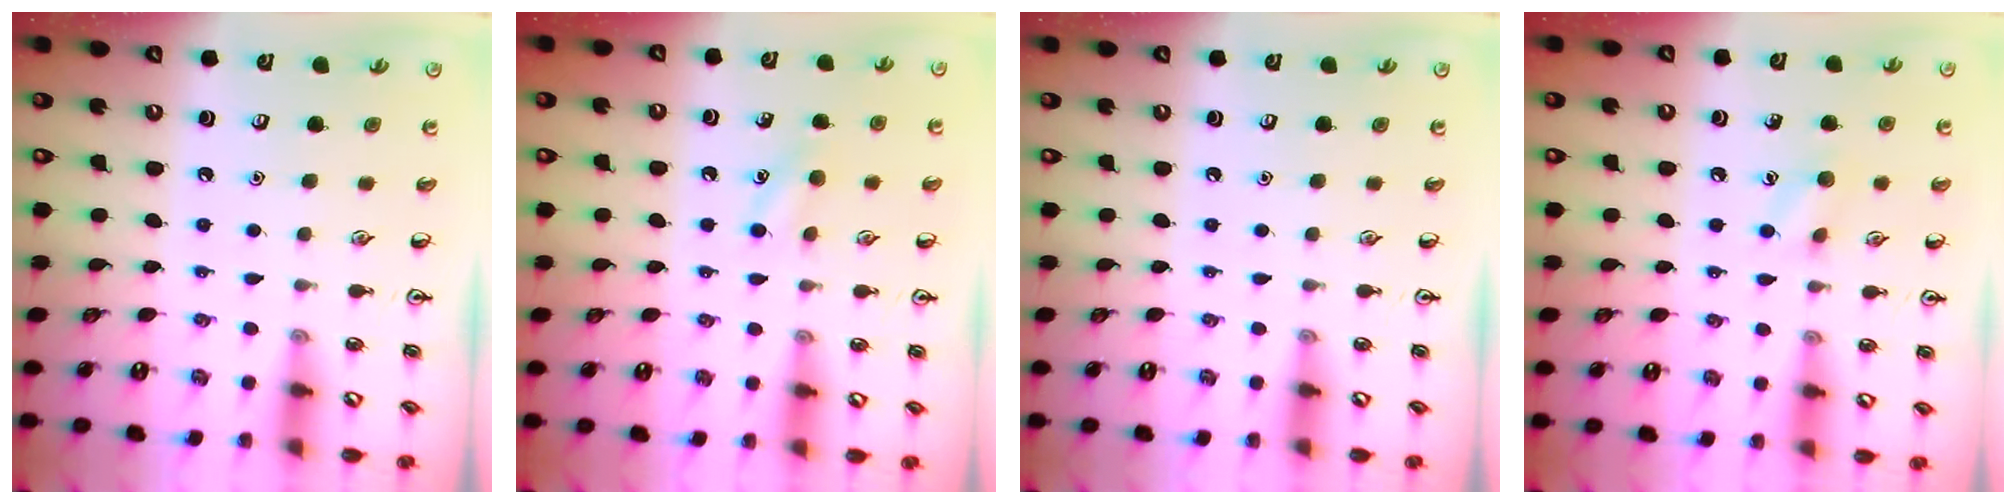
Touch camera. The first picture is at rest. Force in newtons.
{"total": 7.6, "press": 7.2, "slide": 2.4}
{"total": 0.0}
{"total": 6.6, "press": 6.4, "slide": 1.5}